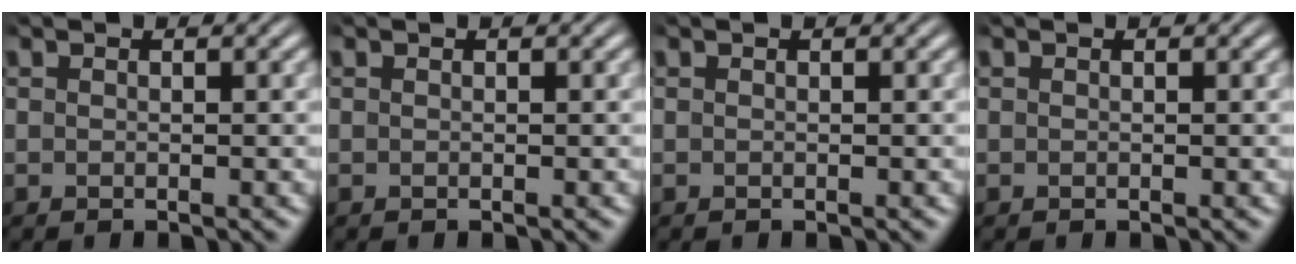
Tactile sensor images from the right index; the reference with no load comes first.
{"total": 0.0}
{"total": 0.0}
{"total": 0.0}